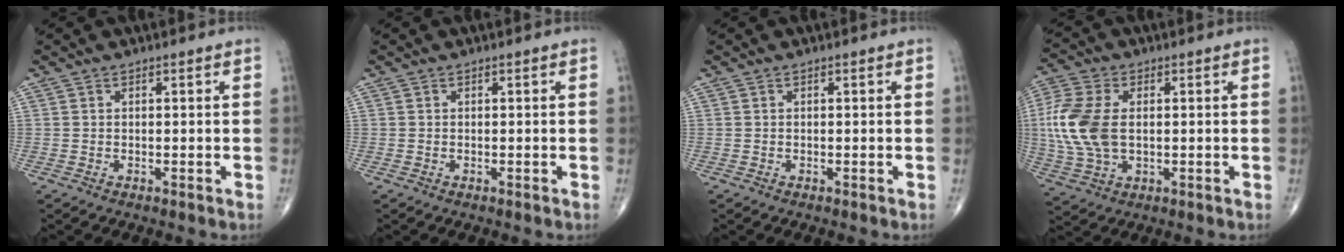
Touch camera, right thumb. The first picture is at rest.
{"total": 0.0}
{"total": 0.0}
{"total": 13.1, "force": [0.6, 7.9, 10.4], "torque": [-0.248, 0.006, 0.013]}